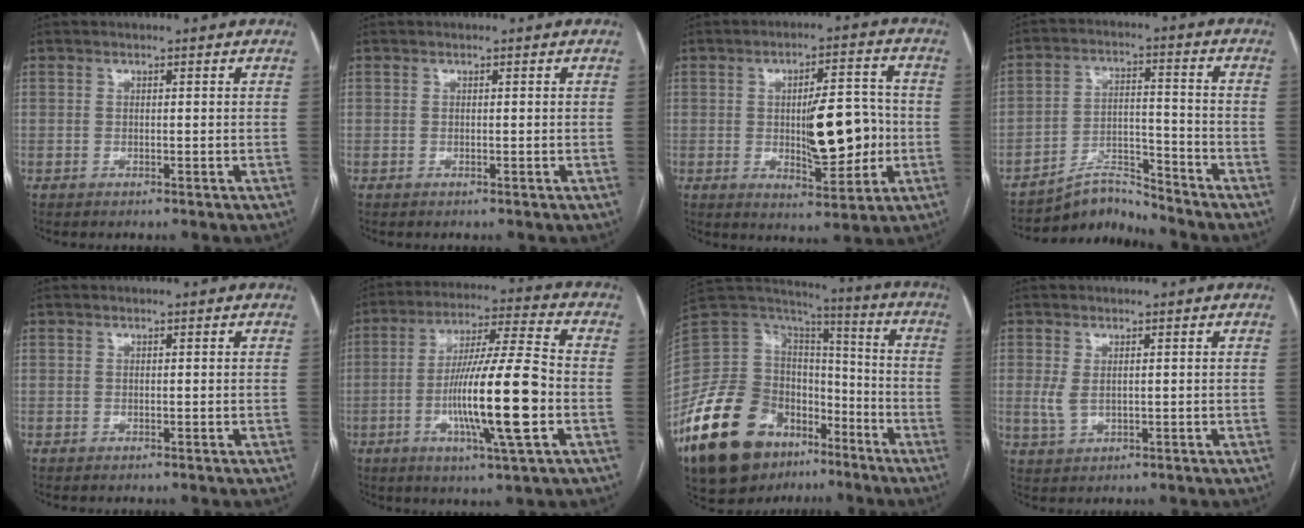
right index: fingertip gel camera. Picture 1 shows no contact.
{"total": 0.0}
{"total": 11.0, "force": [-0.9, 3.5, 10.4], "torque": [-0.157, 0.009, -0.005]}
{"total": 6.5, "force": [-6.4, 0.4, -0.7], "torque": [0.012, 0.026, -0.111]}
{"total": 0.0}
{"total": 16.1, "force": [-3.8, 0.3, 15.7], "torque": [-0.284, -0.007, -0.070]}
{"total": 24.9, "force": [-14.8, 14.8, 13.5], "torque": [-0.295, 0.044, -0.255]}
{"total": 2.9, "force": [0.3, 1.5, 2.4], "torque": [-0.057, 0.000, 0.014]}